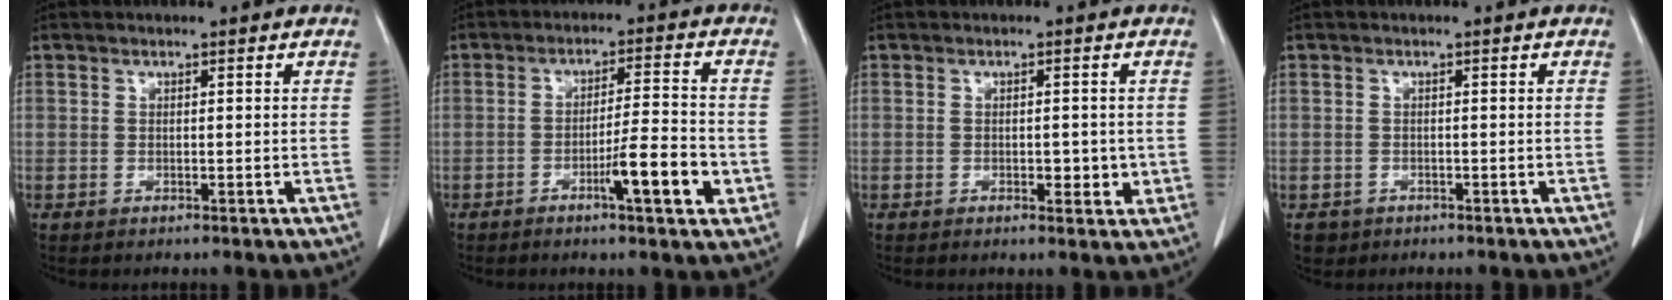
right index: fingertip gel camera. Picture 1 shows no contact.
{"total": 7.9, "force": [-2.9, 0.7, 7.3], "torque": [-0.113, -0.002, -0.046]}
{"total": 2.9, "force": [-0.3, 1.3, 2.5], "torque": [-0.035, -0.001, -0.001]}
{"total": 2.2, "force": [-1.1, 1.9, 0.0], "torque": [-0.006, 0.003, -0.016]}